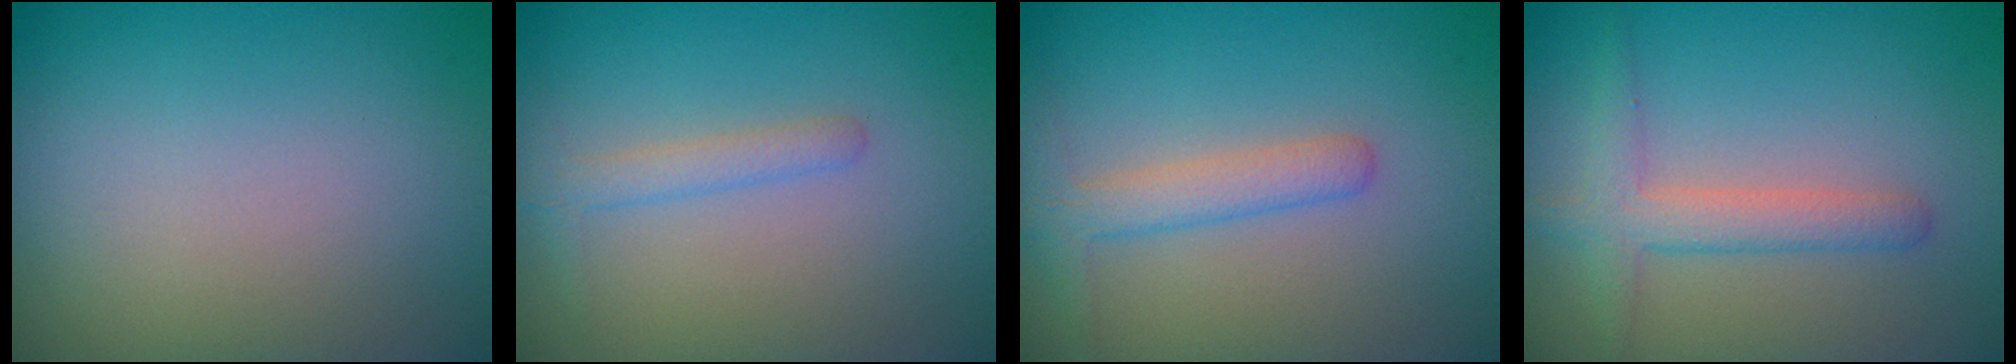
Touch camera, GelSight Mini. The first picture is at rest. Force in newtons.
{"total": 1.6, "press": 1.6, "slide": 0.1}
{"total": 2.7, "press": 2.7, "slide": 0.1}
{"total": 2.8, "press": 2.8, "slide": 0.1}